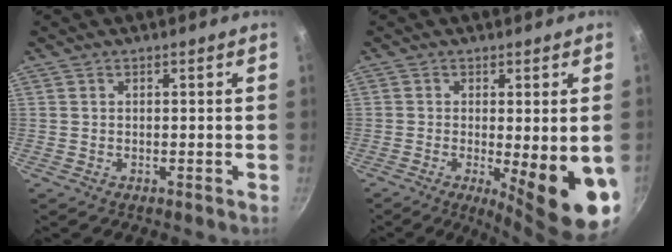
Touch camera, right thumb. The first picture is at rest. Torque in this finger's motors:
{"motor_torque": [-0.01, 1.20, 1.66, -0.59, 0.16]}